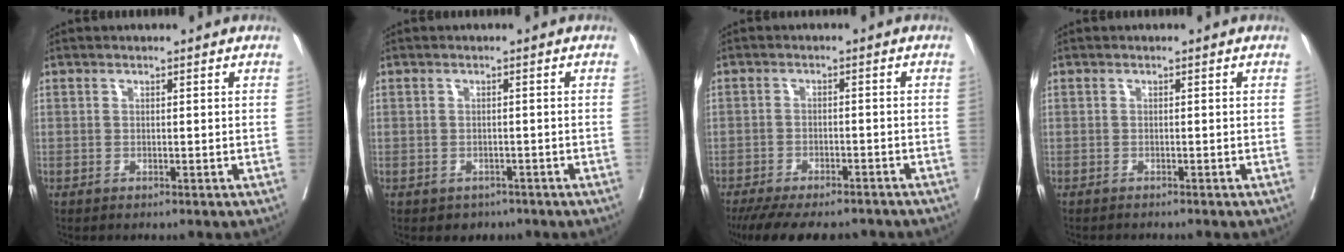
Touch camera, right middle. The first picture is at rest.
{"total": 2.4, "force": [-1.6, 1.7, 0.2], "torque": [-0.005, 0.004, -0.021]}
{"total": 14.5, "force": [-12.3, 4.3, 6.3], "torque": [-0.136, -0.016, -0.169]}
{"total": 1.8, "force": [-1.7, 0.1, 0.5], "torque": [-0.008, -0.003, -0.022]}